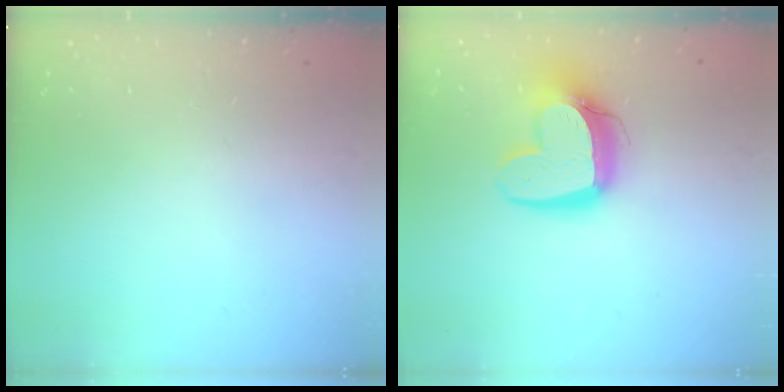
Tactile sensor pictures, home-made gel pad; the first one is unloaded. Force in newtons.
{"total": 15.2, "press": 15.2, "slide": 1.4}